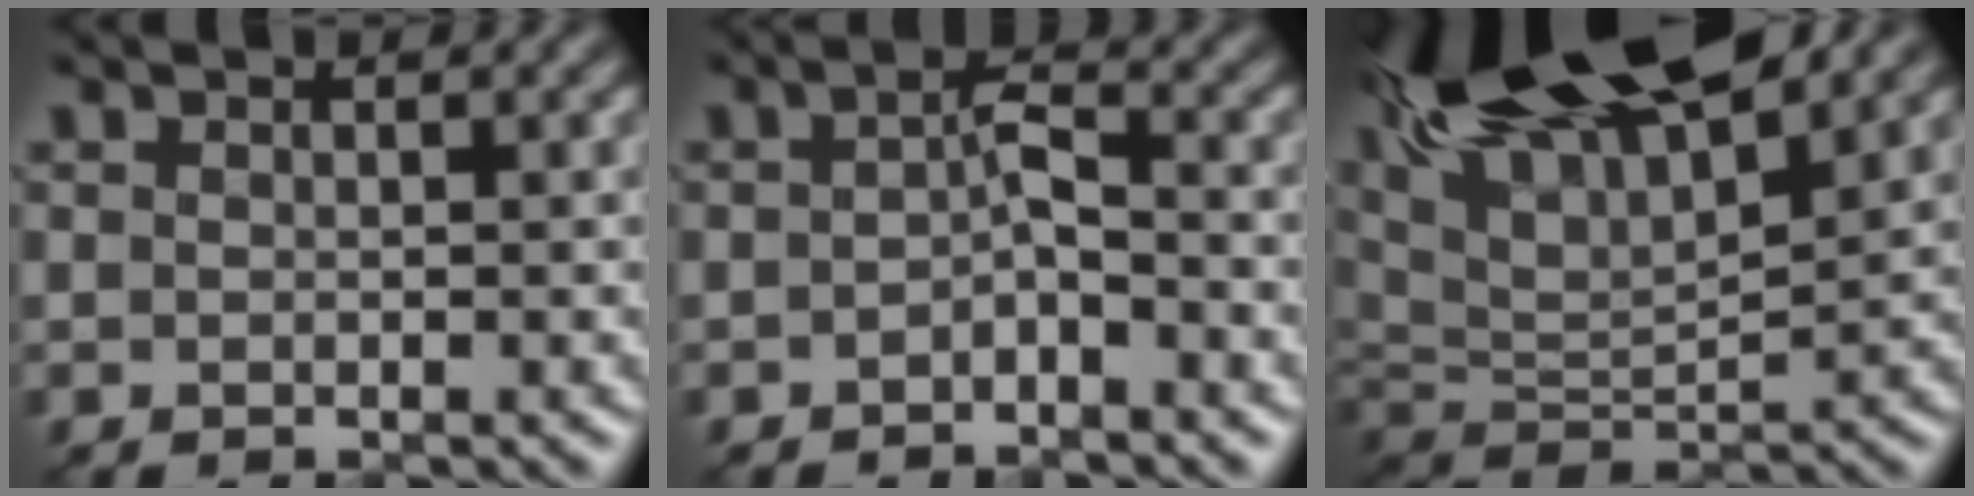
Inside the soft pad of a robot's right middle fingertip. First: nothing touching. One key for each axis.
{"total": 2.0, "fx": -0.9, "fy": 0.7, "fz": 1.7, "tx": -0.032, "ty": 0.008, "tz": -0.020}
{"total": 16.8, "fx": 9.7, "fy": 6.9, "fz": 11.9, "tx": -0.222, "ty": 0.042, "tz": 0.155}